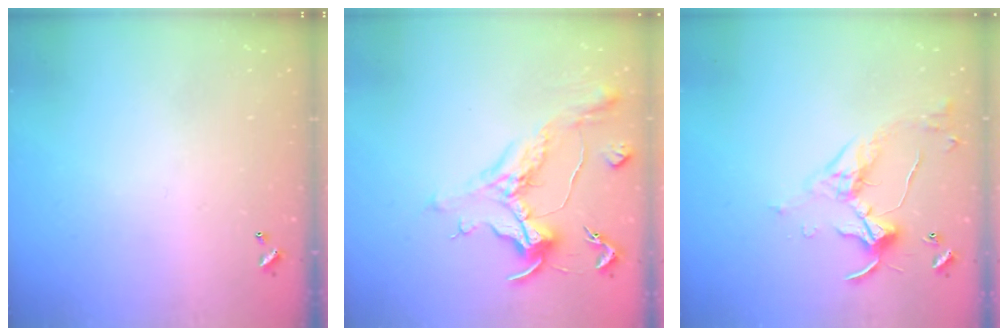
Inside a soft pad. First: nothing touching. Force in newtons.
{"total": 1.6, "press": 1.5, "slide": 0.6}
{"total": 5.0, "press": 5.0, "slide": 0.5}